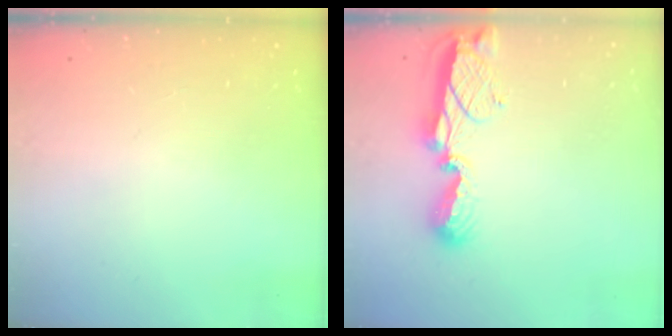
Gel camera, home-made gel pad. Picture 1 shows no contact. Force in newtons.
{"total": 9.6, "press": 9.6, "slide": 1.2}